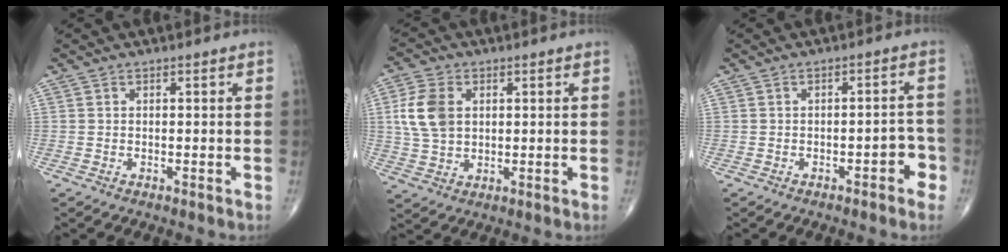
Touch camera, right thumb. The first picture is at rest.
{"total": 8.7, "force": [1.8, 6.0, 6.1], "torque": [-0.121, -0.001, 0.038]}
{"total": 4.0, "force": [-2.0, 1.7, 3.0], "torque": [-0.021, 0.023, -0.025]}